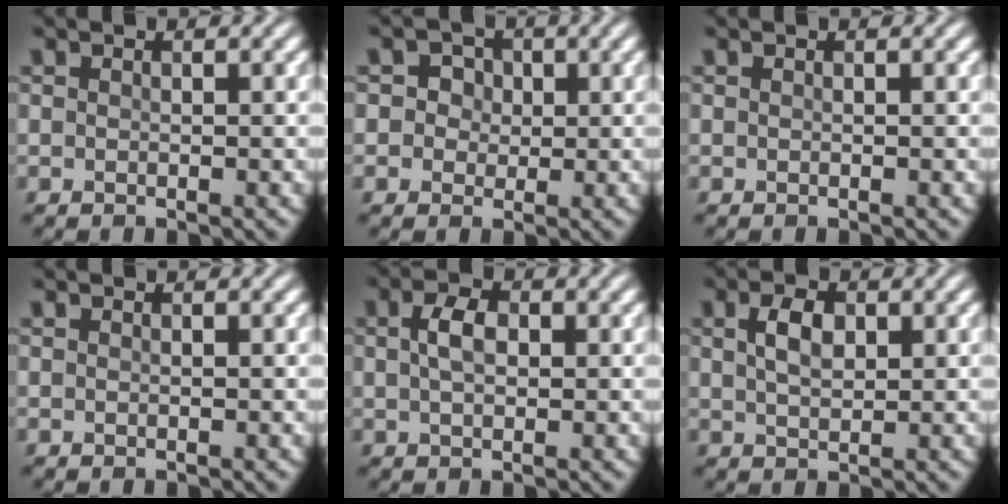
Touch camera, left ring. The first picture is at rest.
{"total": 2.8, "force": [0.8, 2.5, 1.1], "torque": [-0.005, 0.005, 0.000]}
{"total": 0.0}
{"total": 0.0}
{"total": 2.7, "force": [0.5, 1.7, 2.1], "torque": [-0.044, 0.004, 0.007]}
{"total": 2.8, "force": [0.9, 1.6, 2.1], "torque": [-0.046, 0.003, 0.018]}